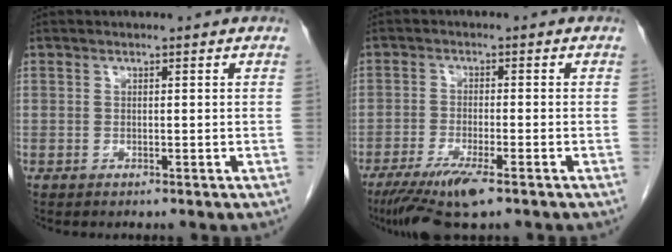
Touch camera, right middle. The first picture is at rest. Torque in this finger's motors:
{"motor_torque": [1.17, -0.97, 0.28, 0.08]}